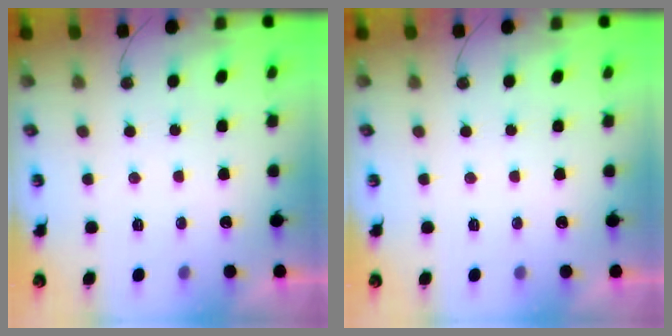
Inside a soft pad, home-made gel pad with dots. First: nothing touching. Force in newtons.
{"total": 0.0}